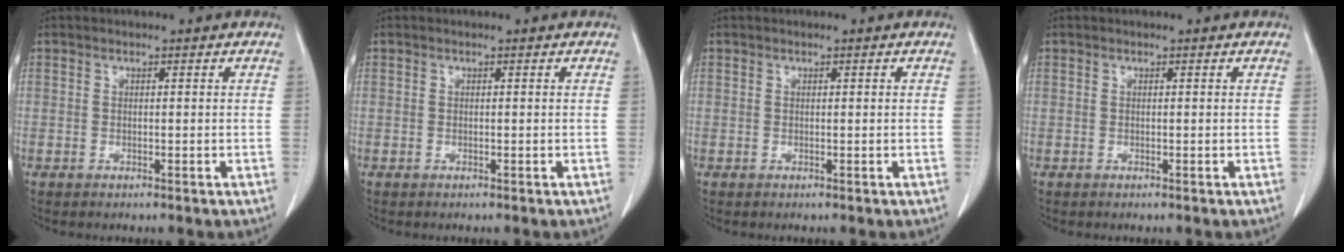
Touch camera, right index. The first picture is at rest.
{"total": 0.0}
{"total": 0.0}
{"total": 0.0}